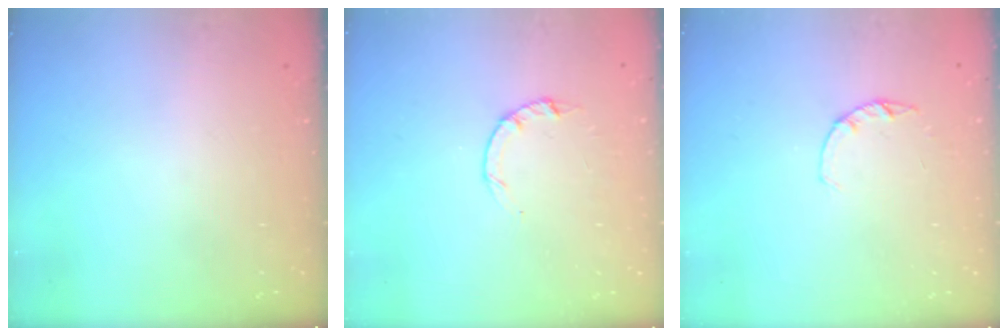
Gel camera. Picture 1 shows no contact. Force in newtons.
{"total": 2.2, "press": 2.1, "slide": 0.4}
{"total": 2.2, "press": 2.2, "slide": 0.4}